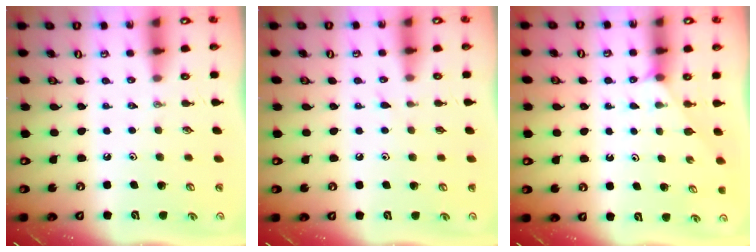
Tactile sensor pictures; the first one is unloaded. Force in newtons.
{"total": 6.1, "press": 6.1, "slide": 0.5}
{"total": 2.2, "press": 2.2, "slide": 0.4}